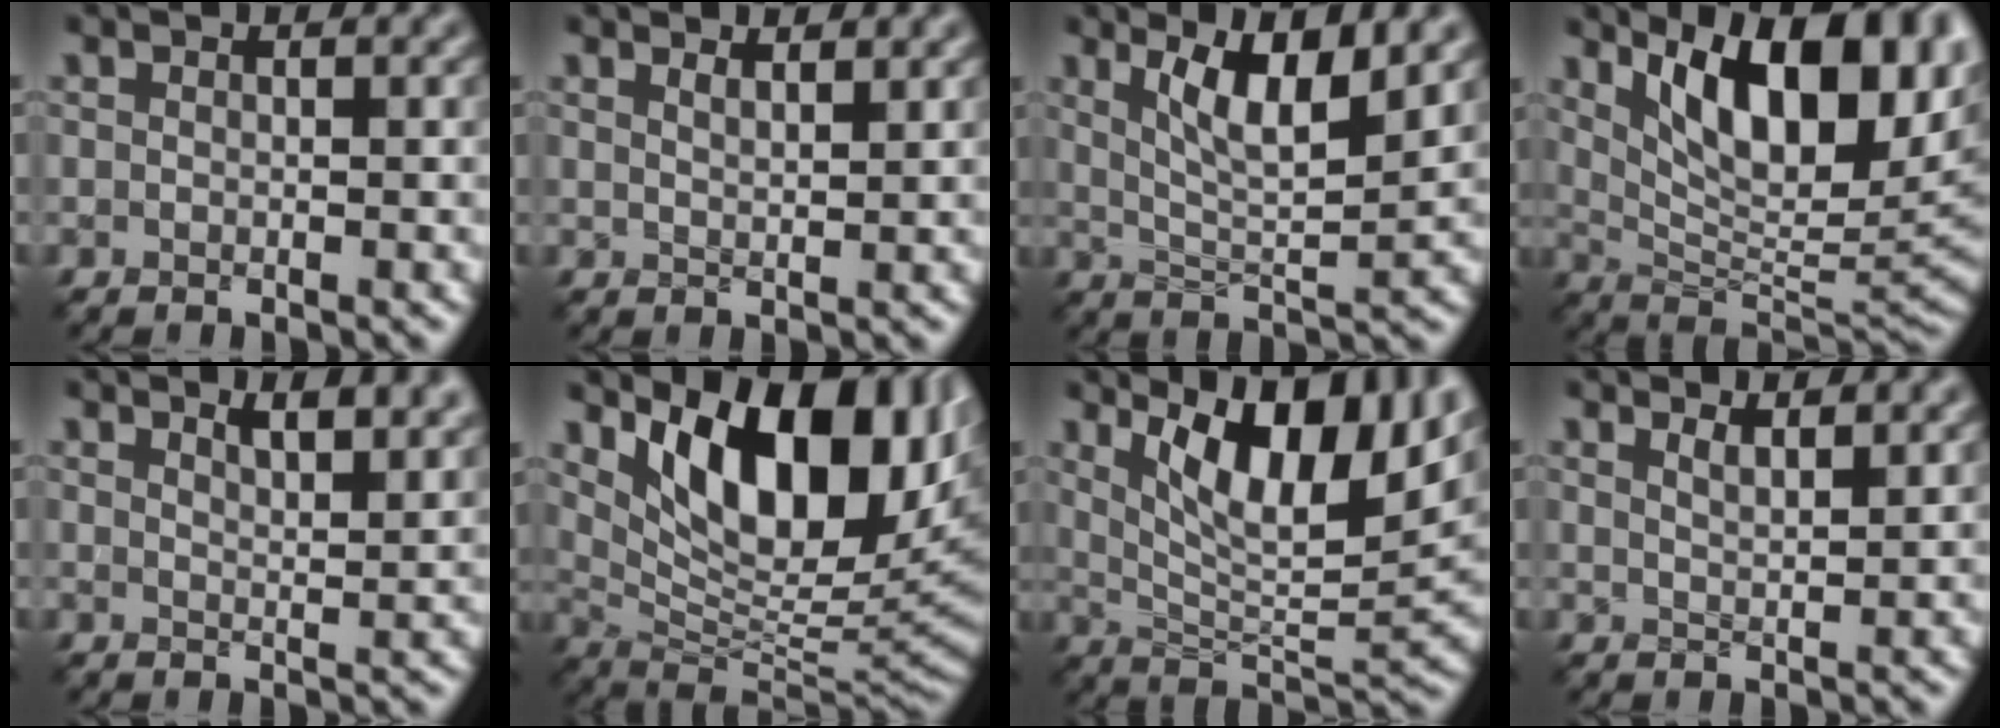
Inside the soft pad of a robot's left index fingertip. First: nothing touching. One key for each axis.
{"total": 1.7, "fx": 1.4, "fy": 0.4, "fz": 0.8, "tx": -0.007, "ty": 0.003, "tz": 0.019}
{"total": 5.9, "fx": 2.7, "fy": 1.6, "fz": 4.9, "tx": -0.092, "ty": -0.003, "tz": 0.052}
{"total": 13.5, "fx": 5.1, "fy": 5.3, "fz": 11.3, "tx": -0.150, "ty": 0.001, "tz": 0.087}
{"total": 5.1, "fx": 3.5, "fy": 1.8, "fz": 3.3, "tx": -0.020, "ty": 0.021, "tz": 0.032}
{"total": 12.5, "fx": 4.7, "fy": 5.9, "fz": 10.0, "tx": -0.152, "ty": -0.011, "tz": 0.089}
{"total": 9.7, "fx": 4.4, "fy": 3.2, "fz": 8.1, "tx": -0.133, "ty": -0.007, "tz": 0.079}
{"total": 2.1, "fx": 1.7, "fy": 0.5, "fz": 1.1, "tx": -0.010, "ty": 0.004, "tz": 0.024}